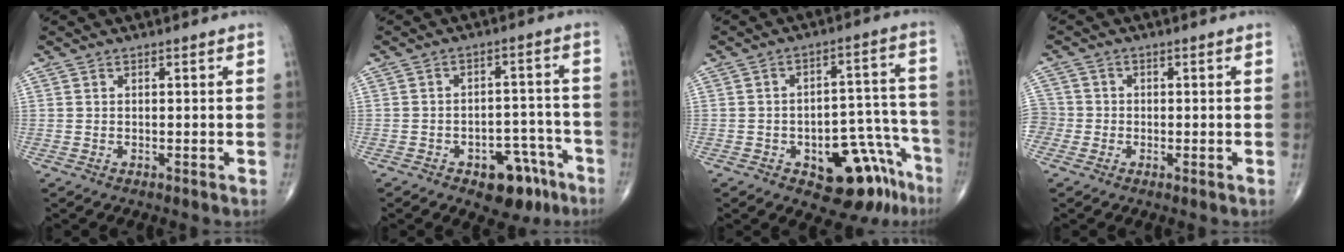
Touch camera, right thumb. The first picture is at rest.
{"total": 9.5, "force": [-5.6, 5.3, 5.5], "torque": [-0.038, 0.047, -0.071]}
{"total": 14.0, "force": [-7.9, 7.1, 9.1], "torque": [-0.063, 0.074, -0.101]}
{"total": 4.4, "force": [-1.2, 4.2, 0.7], "torque": [-0.011, 0.011, -0.028]}